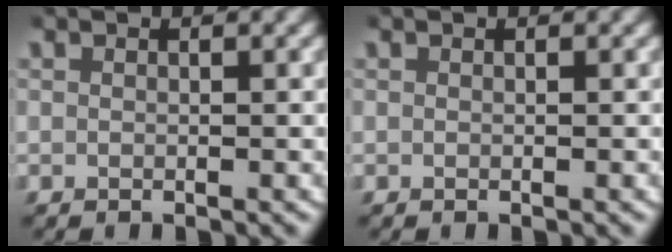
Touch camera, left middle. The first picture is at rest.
{"total": 0.0}